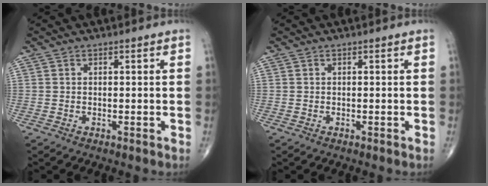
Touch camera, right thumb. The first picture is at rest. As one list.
[{"total": 0.0}]